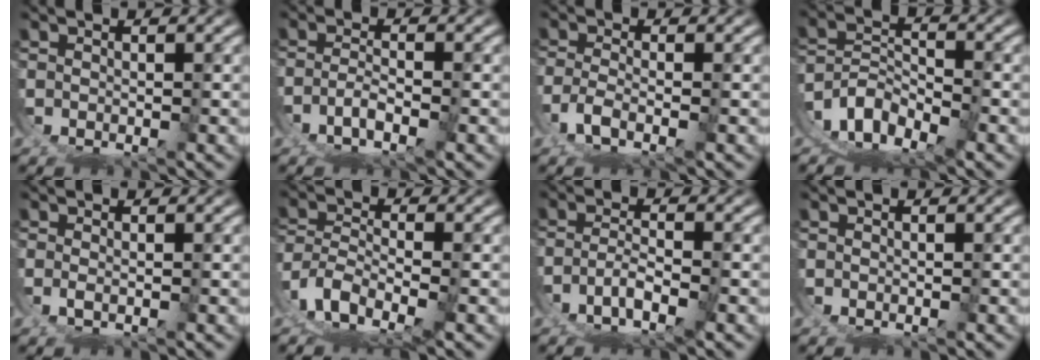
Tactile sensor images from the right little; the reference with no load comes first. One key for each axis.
{"total": 2.8, "fx": -2.1, "fy": -0.5, "fz": 1.8, "tx": -0.019, "ty": -0.003, "tz": -0.035}
{"total": 2.7, "fx": -1.3, "fy": -1.1, "fz": 2.1, "tx": -0.035, "ty": -0.008, "tz": -0.019}
{"total": 10.7, "fx": -5.2, "fy": 8.0, "fz": 4.8, "tx": -0.112, "ty": -0.034, "tz": -0.089}
{"total": 1.3, "fx": 0.1, "fy": -1.2, "fz": 0.4, "tx": -0.011, "ty": -0.005, "tz": 0.007}
{"total": 7.3, "fx": -3.3, "fy": 4.8, "fz": 4.4, "tx": -0.109, "ty": -0.038, "tz": -0.050}
{"total": 3.9, "fx": -3.0, "fy": 0.5, "fz": 2.4, "tx": -0.030, "ty": -0.008, "tz": -0.049}
{"total": 0.0}